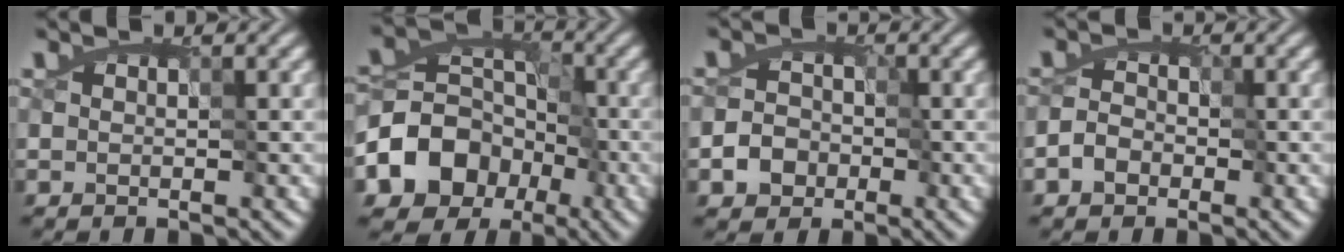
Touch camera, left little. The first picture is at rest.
{"total": 8.7, "force": [-5.1, 6.3, 3.1], "torque": [-0.051, 0.001, -0.102]}
{"total": 3.6, "force": [-2.6, 2.4, 0.2], "torque": [0.026, 0.004, -0.052]}
{"total": 2.6, "force": [-2.3, 1.4, 0.2], "torque": [0.016, 0.002, -0.038]}